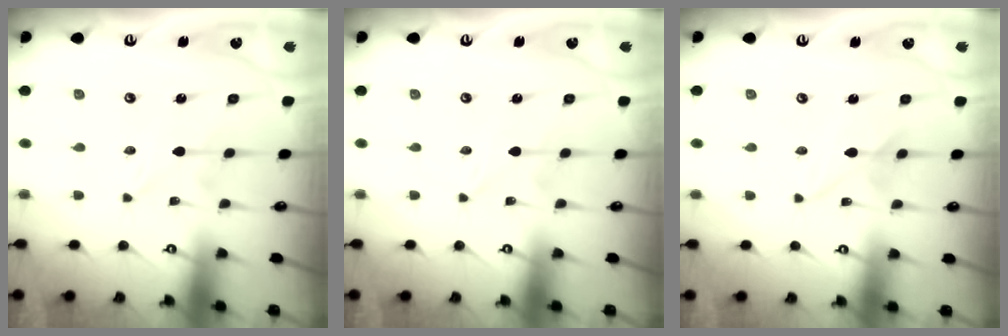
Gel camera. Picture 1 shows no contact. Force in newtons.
{"total": 0.0}
{"total": 2.4, "press": 2.4, "slide": 0.3}